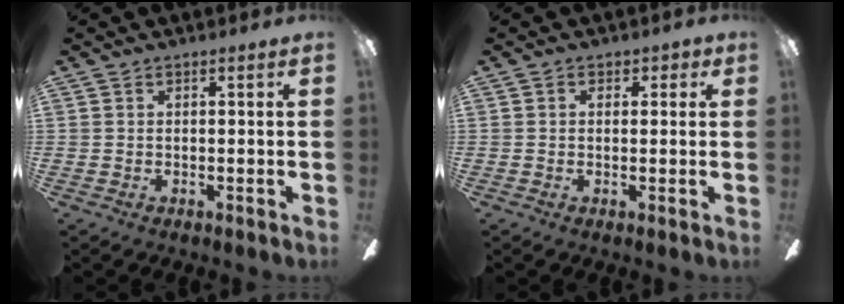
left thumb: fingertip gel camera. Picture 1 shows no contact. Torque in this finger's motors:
{"motor_torque": [-0.19, -0.04, -0.41, 0.23, -0.02]}